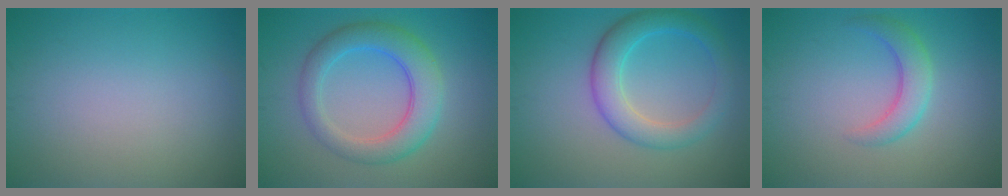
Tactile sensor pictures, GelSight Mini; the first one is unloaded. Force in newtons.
{"total": 5.4, "press": 5.4, "slide": 0.3}
{"total": 4.6, "press": 4.6, "slide": 0.3}
{"total": 2.9, "press": 2.9, "slide": 0.1}